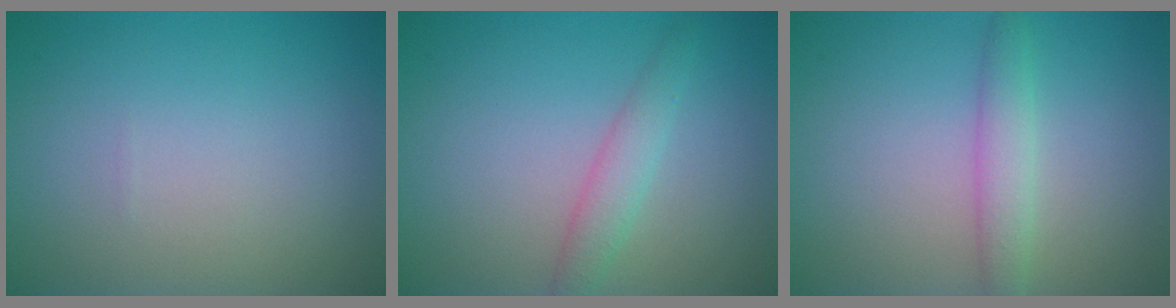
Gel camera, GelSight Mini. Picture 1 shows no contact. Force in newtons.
{"total": 2.1, "press": 2.1, "slide": 0.1}
{"total": 2.3, "press": 2.3, "slide": 0.2}